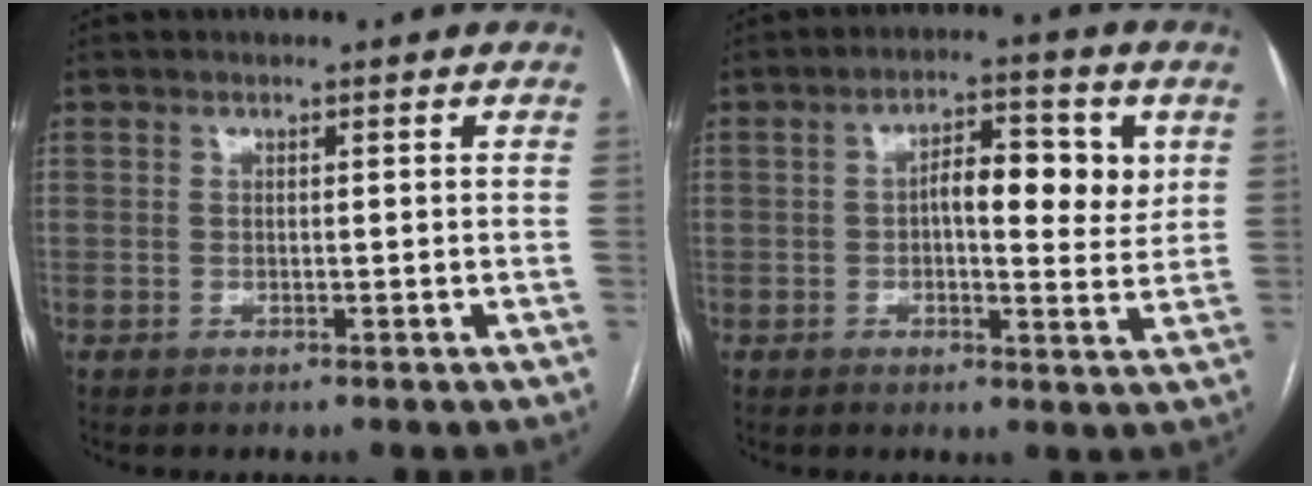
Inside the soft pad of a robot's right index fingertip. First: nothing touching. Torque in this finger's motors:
{"motor_torque": [0.28, 0.01, 0.17, 0.07]}